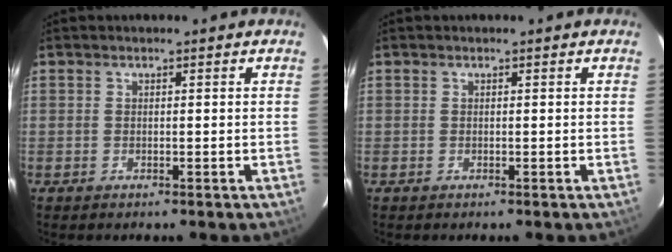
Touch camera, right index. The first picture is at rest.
{"total": 0.0}